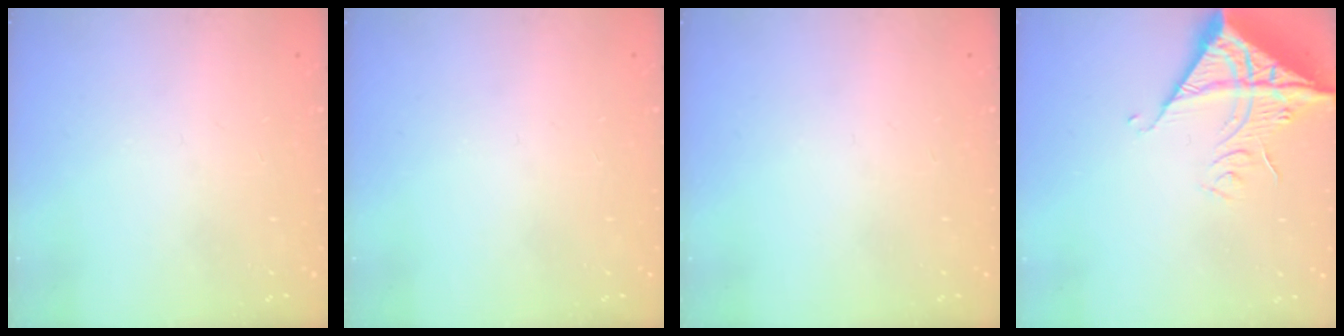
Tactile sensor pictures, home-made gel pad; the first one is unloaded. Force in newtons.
{"total": 0.0}
{"total": 0.0}
{"total": 15.7, "press": 15.6, "slide": 1.8}